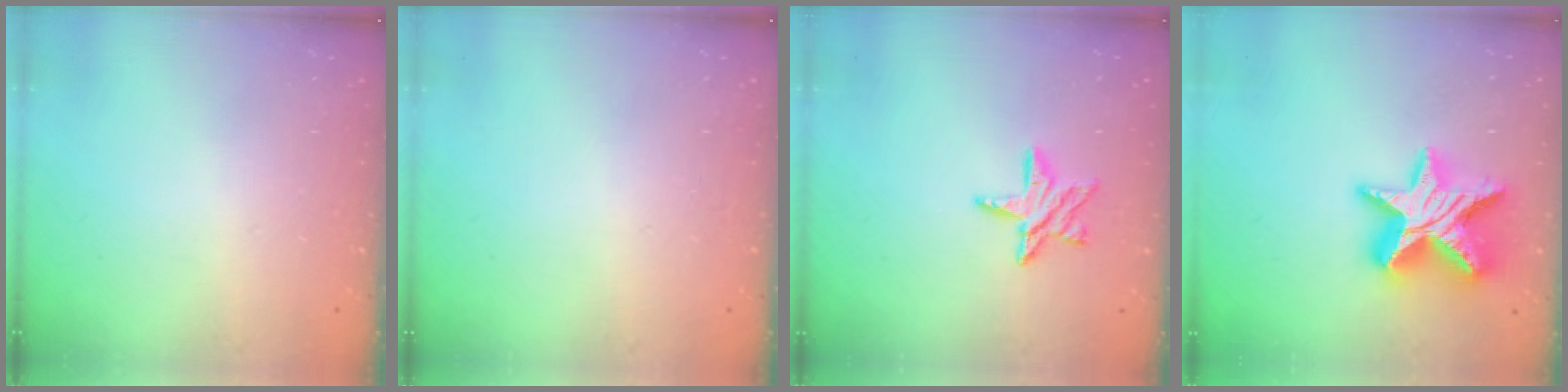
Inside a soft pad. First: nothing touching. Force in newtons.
{"total": 0.0}
{"total": 9.3, "press": 9.2, "slide": 0.8}
{"total": 19.1, "press": 19.0, "slide": 1.1}